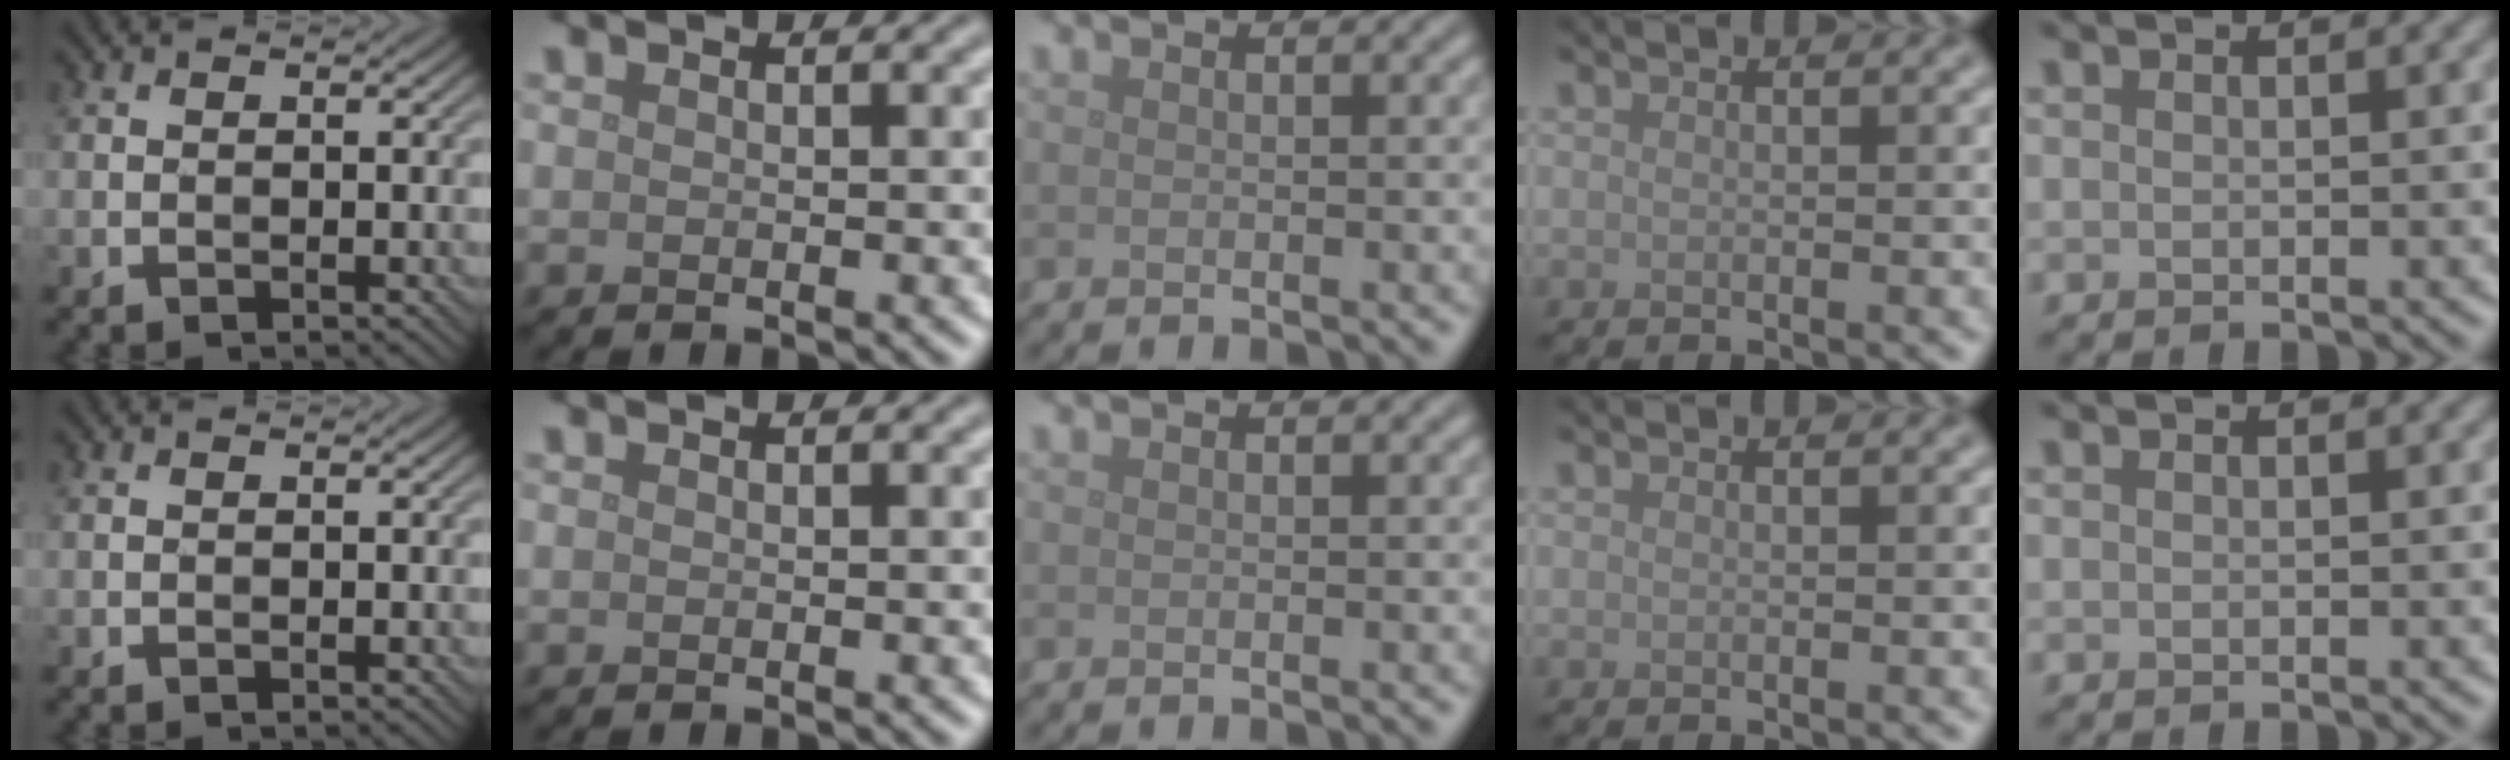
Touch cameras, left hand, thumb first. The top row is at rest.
{}